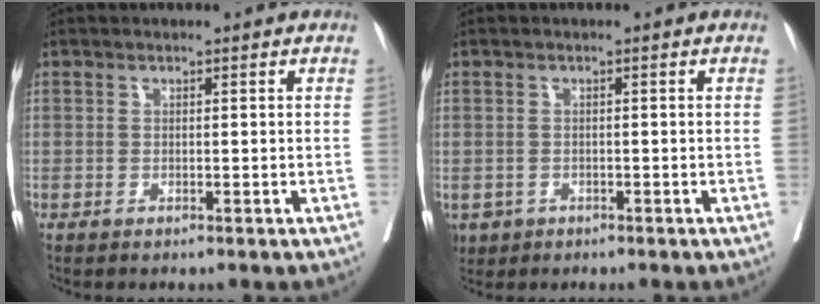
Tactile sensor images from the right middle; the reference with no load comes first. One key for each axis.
{"total": 3.5, "fx": -1.9, "fy": 2.8, "fz": 0.9, "tx": -0.015, "ty": -0.001, "tz": -0.028}